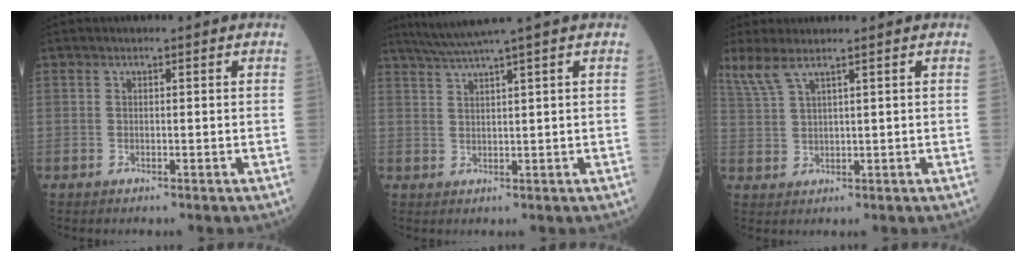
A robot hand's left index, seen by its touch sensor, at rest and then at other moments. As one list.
[{"total": 5.4, "force": [4.2, -1.8, 2.8], "torque": [-0.053, 0.013, 0.082]}, {"total": 4.0, "force": [3.1, 0.0, 2.5], "torque": [-0.071, 0.013, 0.074]}]